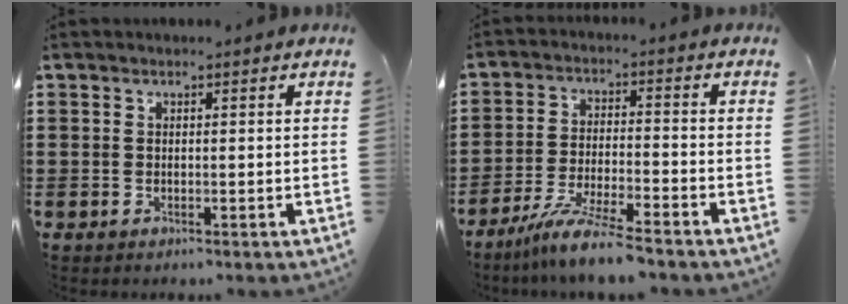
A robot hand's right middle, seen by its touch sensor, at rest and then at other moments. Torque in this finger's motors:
{"motor_torque": [1.48, -0.66, 0.39, 0.05]}